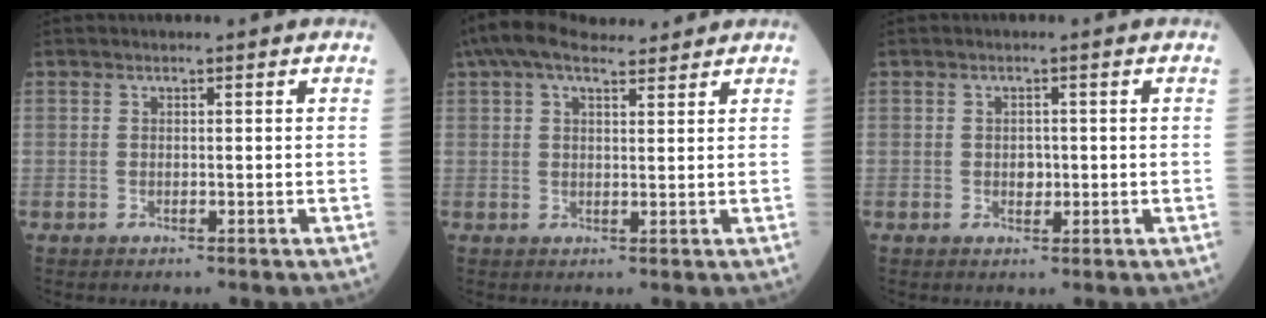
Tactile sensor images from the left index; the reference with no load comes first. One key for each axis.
{"total": 8.5, "fx": 7.0, "fy": 2.3, "fz": 4.2, "tx": -0.082, "ty": 0.041, "tz": 0.119}
{"total": 1.5, "fx": -0.3, "fy": 1.2, "fz": 0.9, "tx": -0.015, "ty": -0.003, "tz": -0.003}